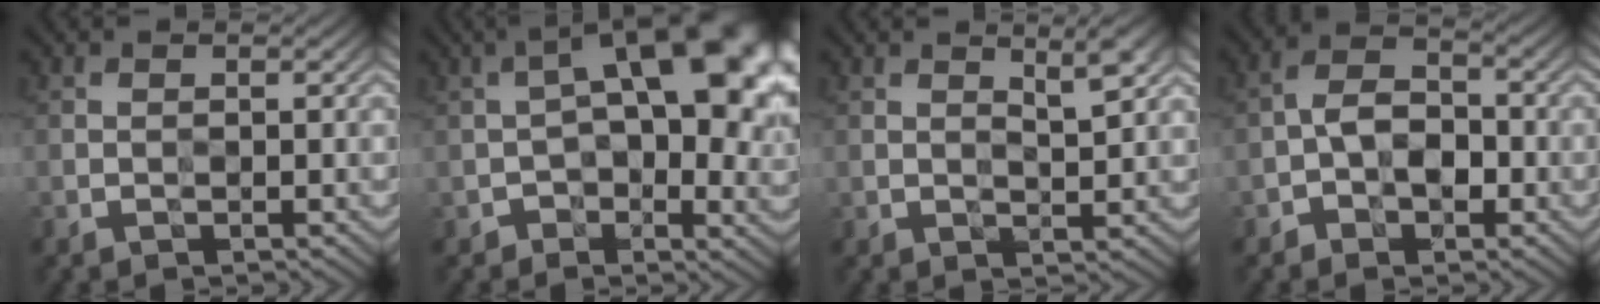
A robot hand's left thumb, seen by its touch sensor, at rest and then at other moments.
{"total": 13.9, "force": [1.0, 8.1, 11.2], "torque": [-0.118, 0.004, 0.013]}
{"total": 2.7, "force": [2.3, 0.2, 1.4], "torque": [-0.020, -0.001, 0.042]}
{"total": 3.5, "force": [-1.1, 2.4, 2.3], "torque": [-0.034, 0.015, -0.027]}